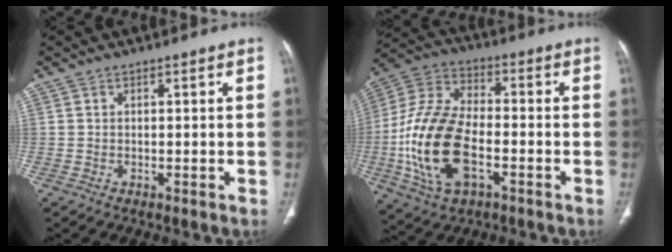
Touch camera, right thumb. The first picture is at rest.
{"total": 19.7, "force": [-4.7, 10.6, 15.9], "torque": [-0.328, 0.020, -0.084]}